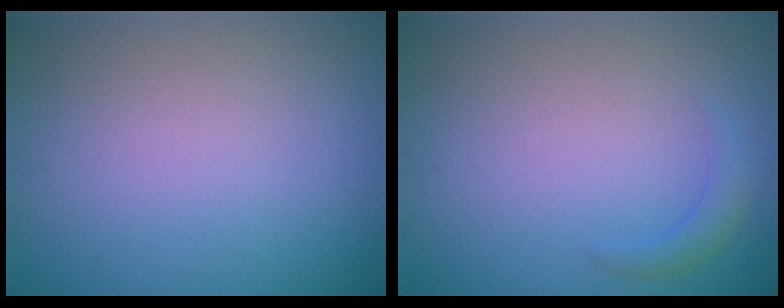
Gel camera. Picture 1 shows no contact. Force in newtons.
{"total": 1.4, "press": 1.4, "slide": 0.0}